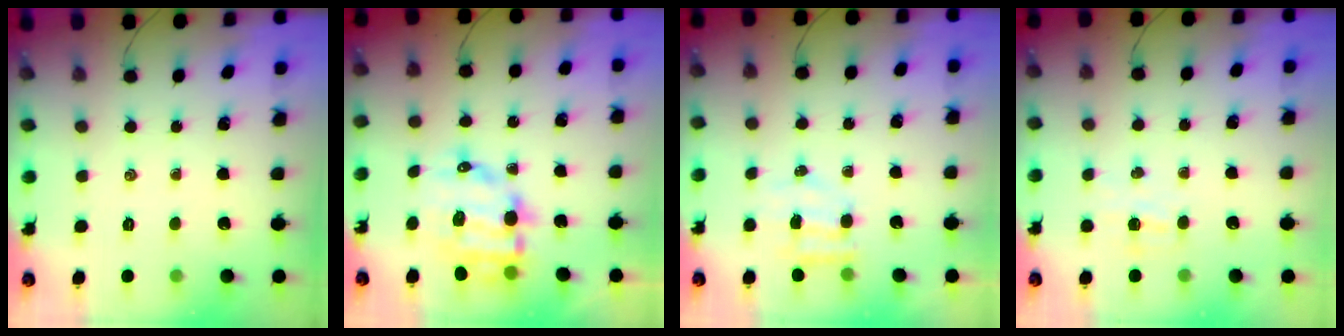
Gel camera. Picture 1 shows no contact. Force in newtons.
{"total": 12.1, "press": 11.8, "slide": 2.7}
{"total": 5.3, "press": 5.2, "slide": 0.7}
{"total": 3.5, "press": 3.4, "slide": 1.0}